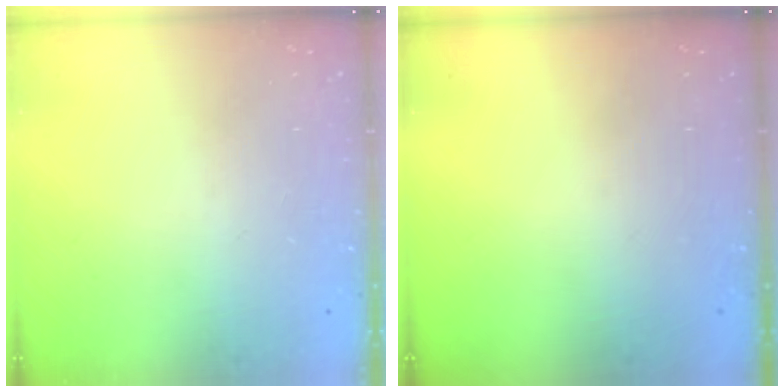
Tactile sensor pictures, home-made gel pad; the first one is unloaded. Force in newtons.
{"total": 0.0}